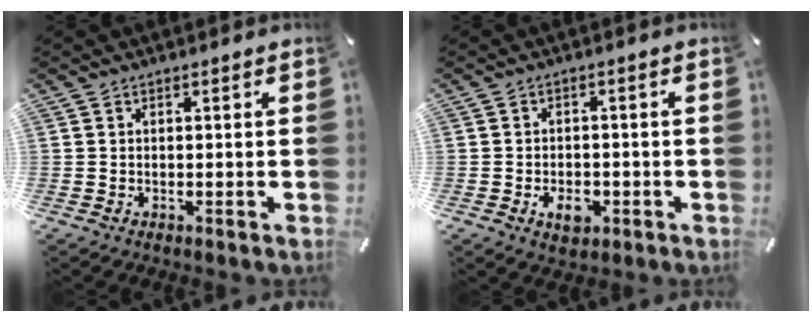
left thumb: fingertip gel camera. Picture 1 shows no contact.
{"total": 5.0, "force": [-2.0, 3.3, 3.2], "torque": [-0.057, 0.002, -0.036]}